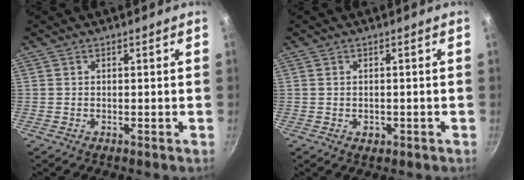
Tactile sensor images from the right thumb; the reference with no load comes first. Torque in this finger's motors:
{"motor_torque": [-0.31, 0.11, -0.45, 0.25, -0.01]}